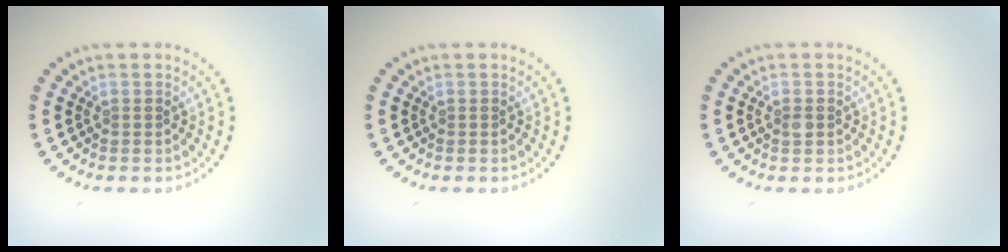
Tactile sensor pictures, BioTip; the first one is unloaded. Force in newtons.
{"total": 0.0}
{"total": 0.8, "press": 0.8, "slide": 0.0}